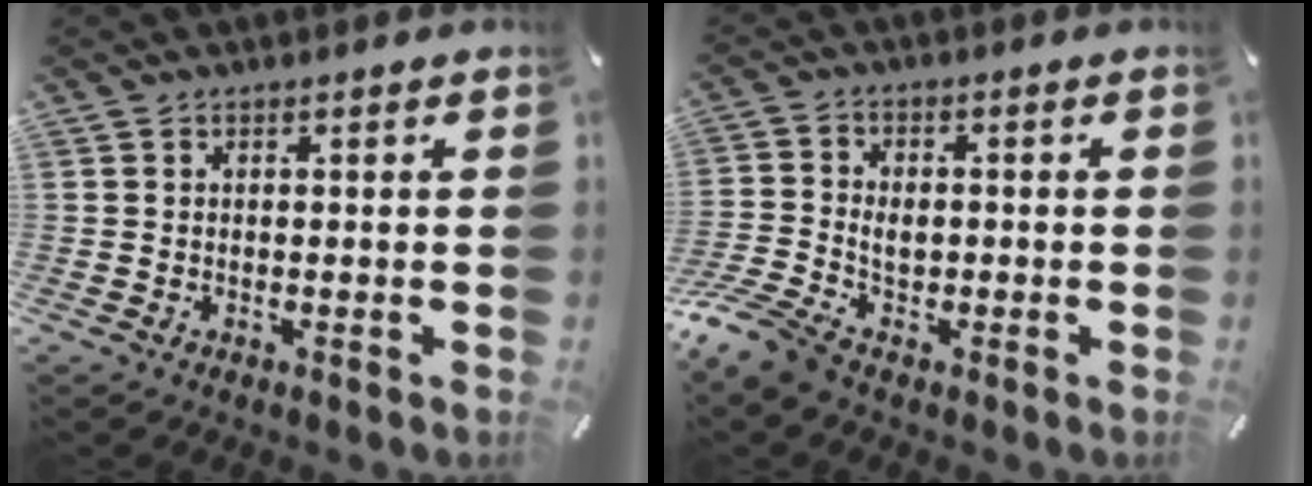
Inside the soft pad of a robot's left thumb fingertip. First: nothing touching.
{"total": 7.4, "force": [-3.1, 4.9, 4.6], "torque": [-0.107, 0.008, -0.057]}